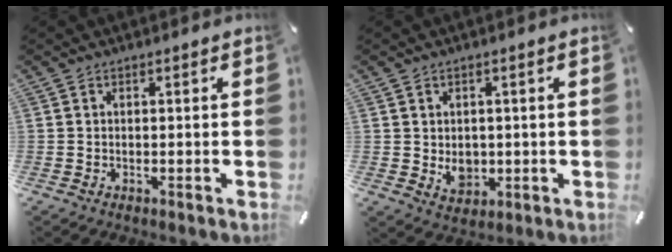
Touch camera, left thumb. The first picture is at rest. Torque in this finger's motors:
{"motor_torque": [0.76, 0.82, 0.27, -0.15, 0.01]}